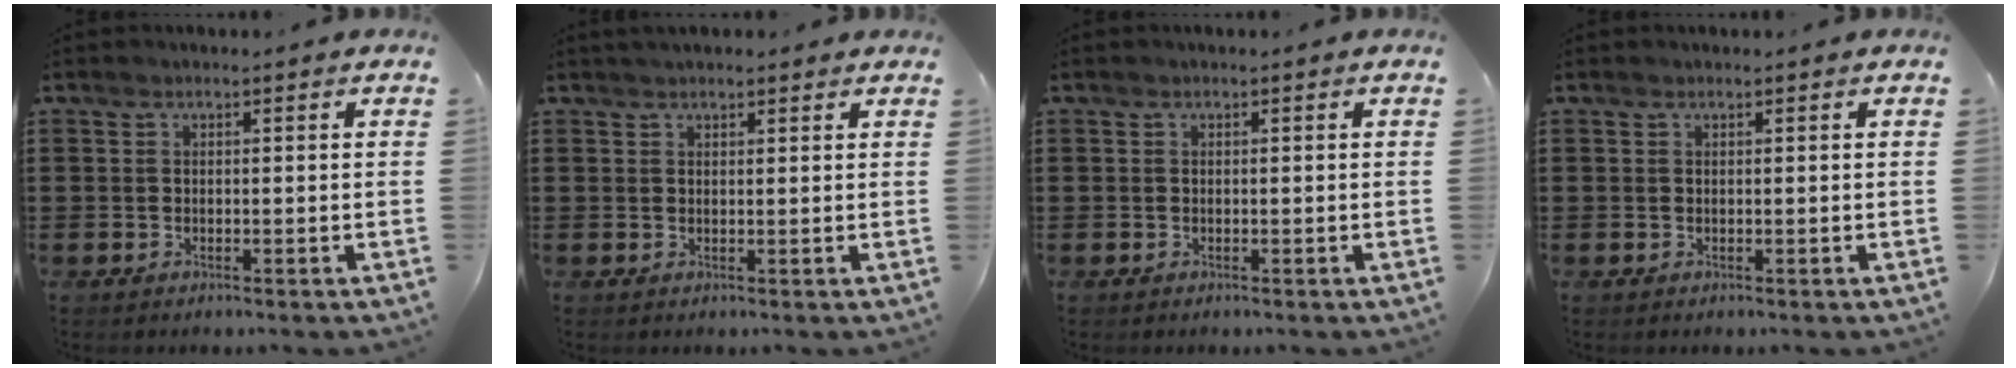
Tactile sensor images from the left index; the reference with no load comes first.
{"total": 1.5, "force": [1.4, 0.5, 0.3], "torque": [-0.006, 0.004, 0.027]}
{"total": 0.0}
{"total": 0.0}